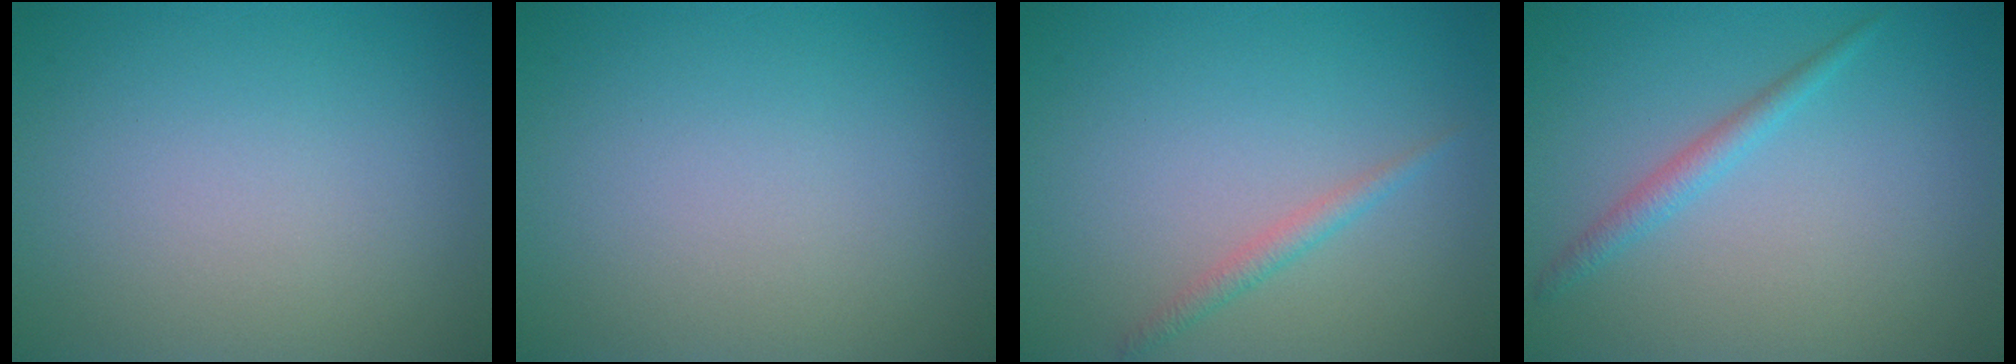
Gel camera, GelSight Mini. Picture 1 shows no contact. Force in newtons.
{"total": 0.0}
{"total": 1.3, "press": 1.3, "slide": 0.1}
{"total": 1.6, "press": 1.6, "slide": 0.1}